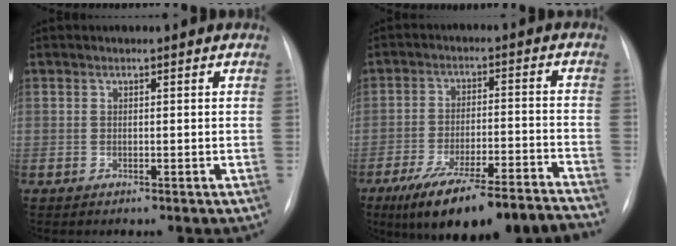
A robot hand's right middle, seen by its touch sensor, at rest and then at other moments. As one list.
[{"total": 17.6, "force": [-14.5, 1.8, 9.8], "torque": [-0.131, 0.002, -0.224]}]